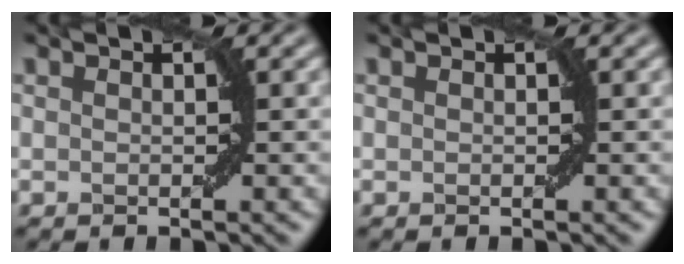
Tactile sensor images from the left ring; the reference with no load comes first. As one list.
[{"total": 0.0}]